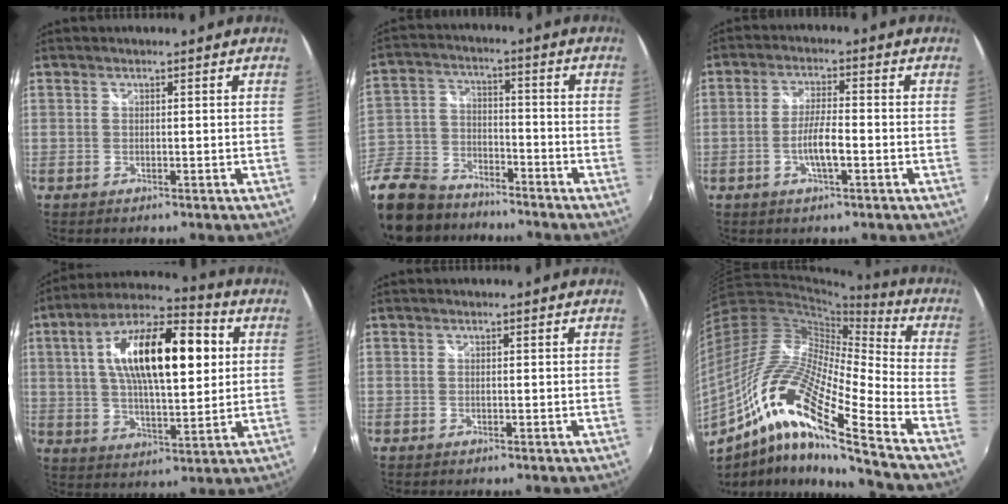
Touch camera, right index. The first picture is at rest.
{"total": 19.8, "force": [-14.6, 10.4, 8.5], "torque": [-0.225, -0.004, -0.254]}
{"total": 5.4, "force": [-1.9, 0.9, 5.0], "torque": [-0.098, 0.000, -0.035]}
{"total": 20.2, "force": [4.3, 7.7, 18.2], "torque": [-0.321, 0.032, 0.067]}
{"total": 0.0}
{"total": 20.8, "force": [-10.6, 3.4, 17.6], "torque": [-0.317, -0.024, -0.224]}